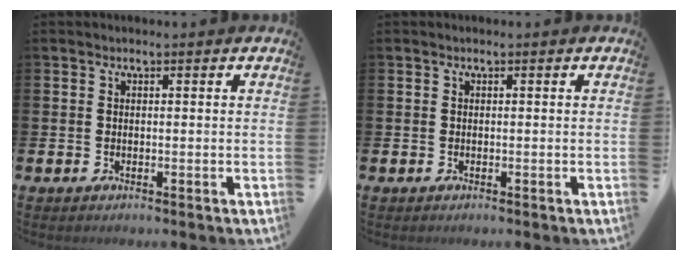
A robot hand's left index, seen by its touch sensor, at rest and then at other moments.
{"total": 0.0}